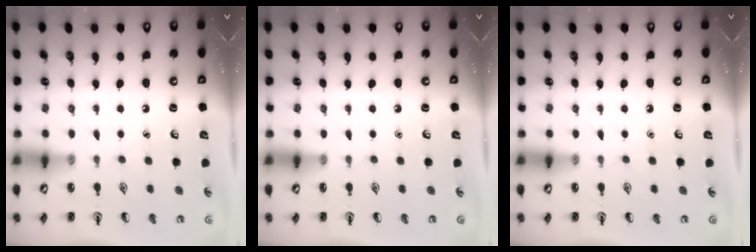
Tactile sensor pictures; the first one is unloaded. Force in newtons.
{"total": 0.0}
{"total": 0.0}